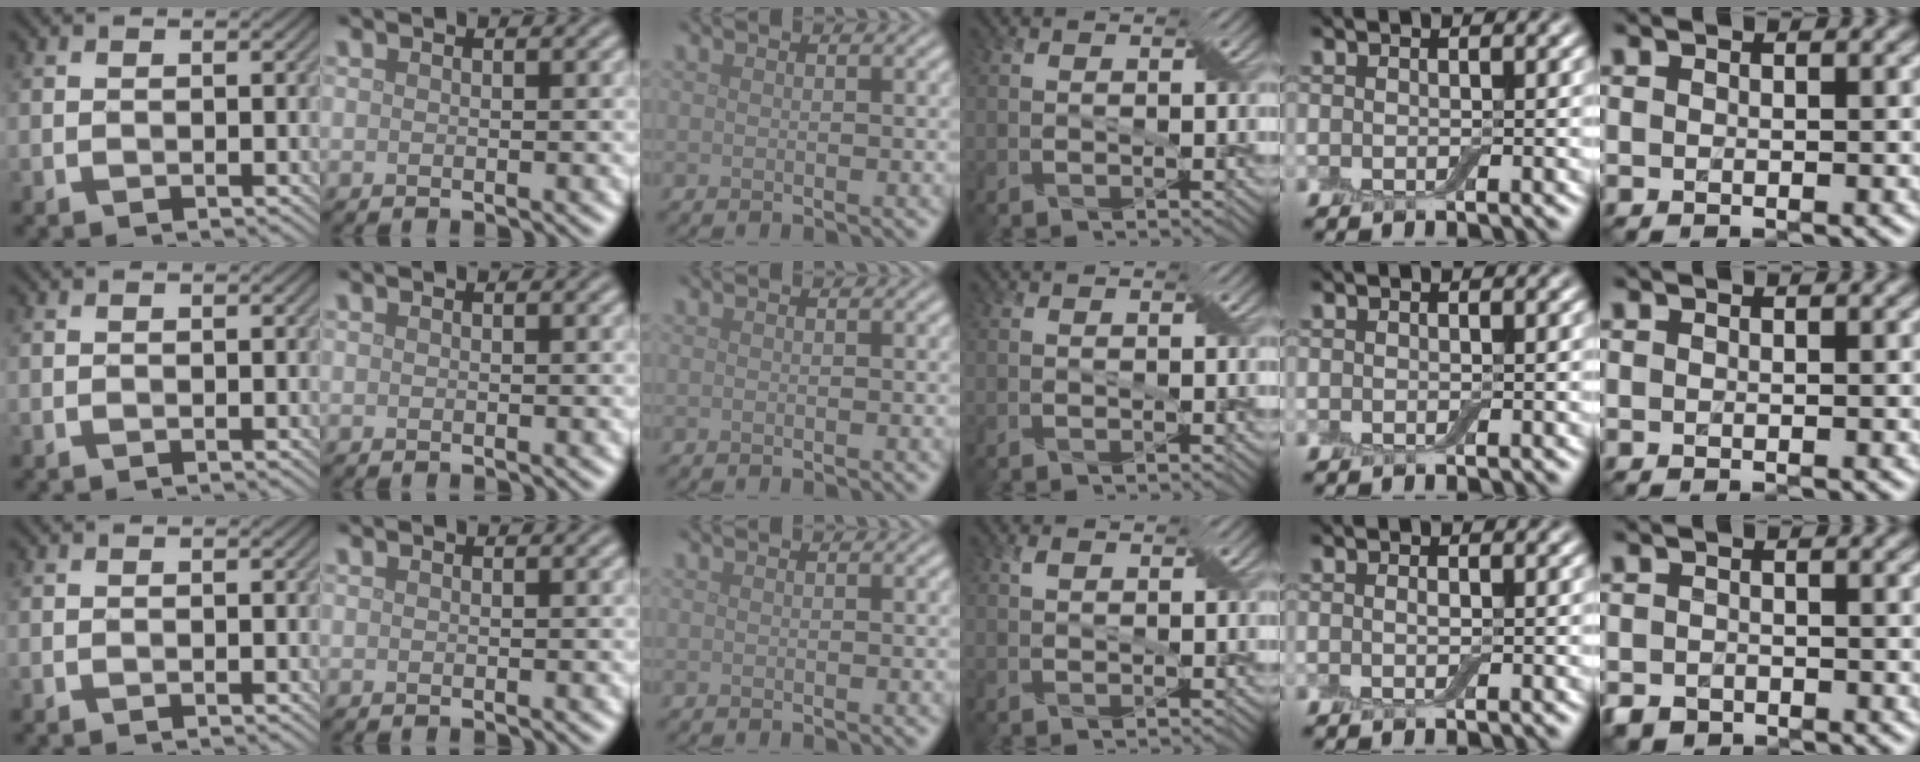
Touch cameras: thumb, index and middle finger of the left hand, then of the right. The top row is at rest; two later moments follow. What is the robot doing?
{"motion": "fold", "object": "apron"}